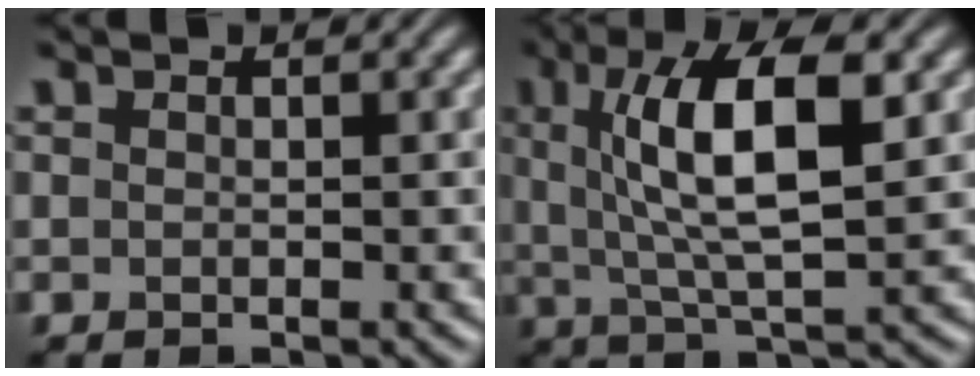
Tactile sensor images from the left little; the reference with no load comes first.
{"total": 9.1, "force": [2.2, 2.7, 8.4], "torque": [-0.141, 0.007, 0.037]}